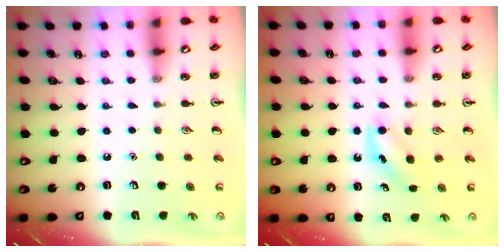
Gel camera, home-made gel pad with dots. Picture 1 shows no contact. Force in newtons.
{"total": 4.4, "press": 4.1, "slide": 1.4}